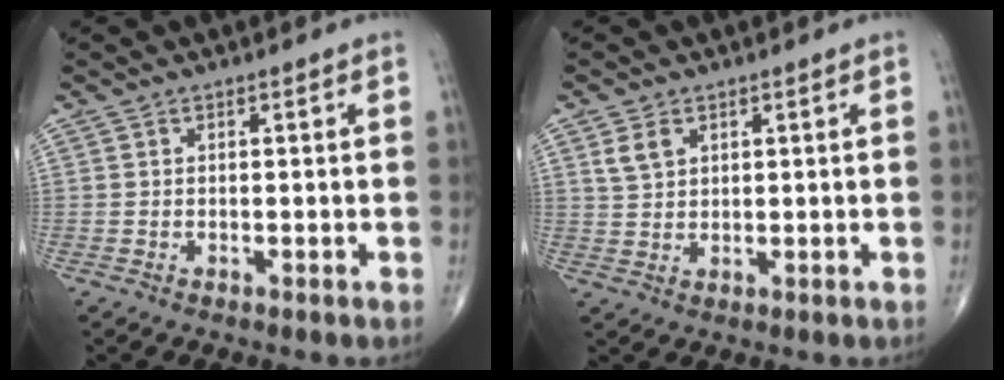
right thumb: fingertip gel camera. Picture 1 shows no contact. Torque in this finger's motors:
{"motor_torque": [-0.10, 0.11, 0.11, 0.04, 0.02]}